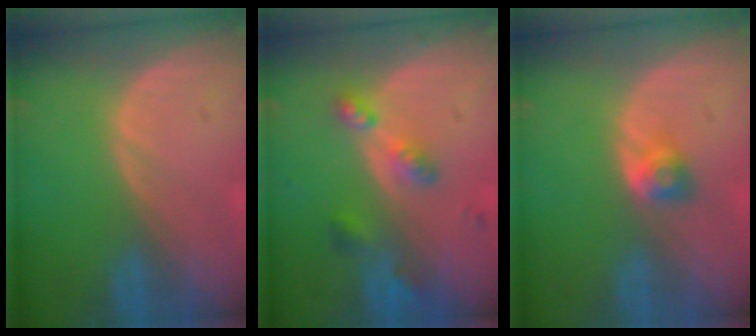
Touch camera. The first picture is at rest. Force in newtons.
{"total": 5.2, "press": 4.8, "slide": 1.8}
{"total": 2.7, "press": 2.4, "slide": 1.3}